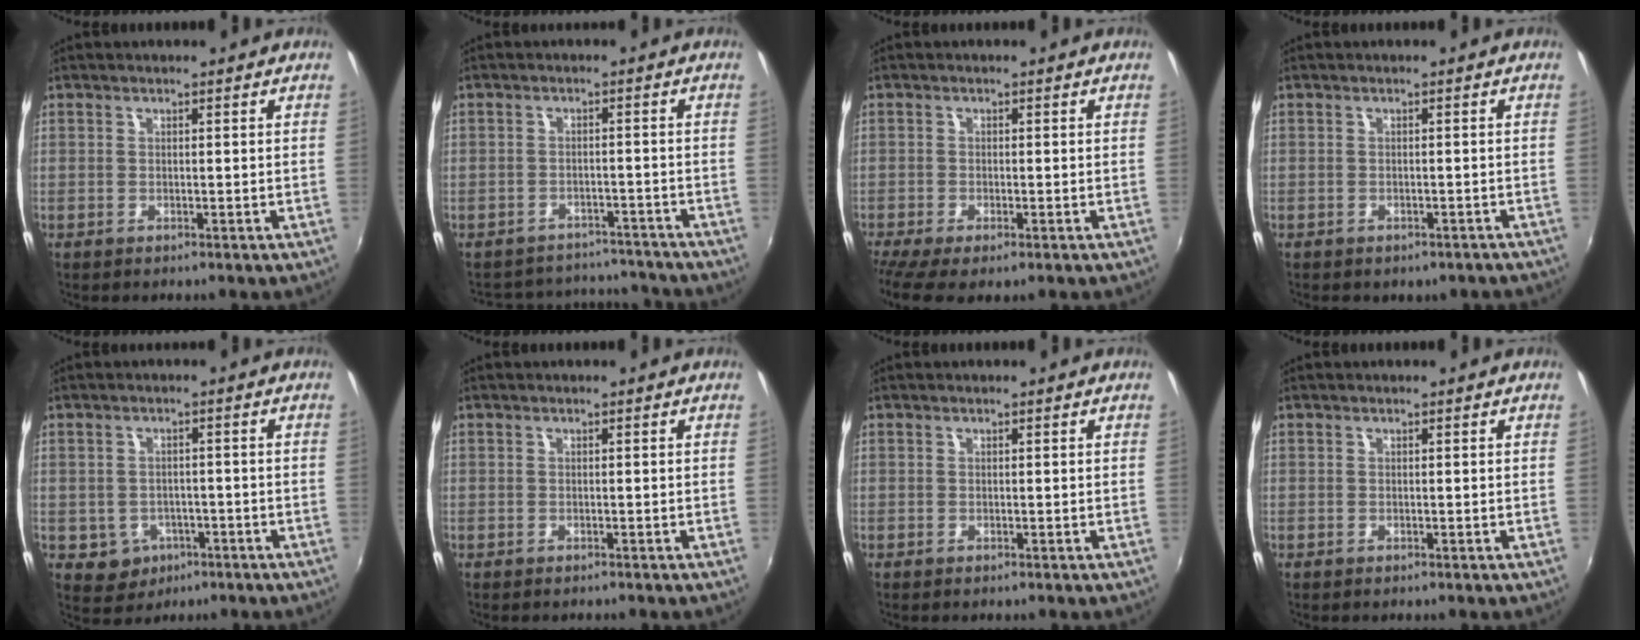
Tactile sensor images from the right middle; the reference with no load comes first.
{"total": 11.6, "force": [-10.0, 5.4, 2.0], "torque": [-0.054, 0.043, -0.124]}
{"total": 4.5, "force": [-3.0, 1.0, 3.2], "torque": [-0.072, -0.024, -0.049]}
{"total": 3.6, "force": [-2.7, 2.0, 1.3], "torque": [-0.026, -0.010, -0.027]}
{"total": 5.6, "force": [-2.2, 4.9, 1.4], "torque": [-0.042, 0.002, -0.020]}
{"total": 0.5, "force": [-0.4, 0.3, 0.0], "torque": [-0.001, -0.003, -0.008]}
{"total": 0.0}
{"total": 0.0}